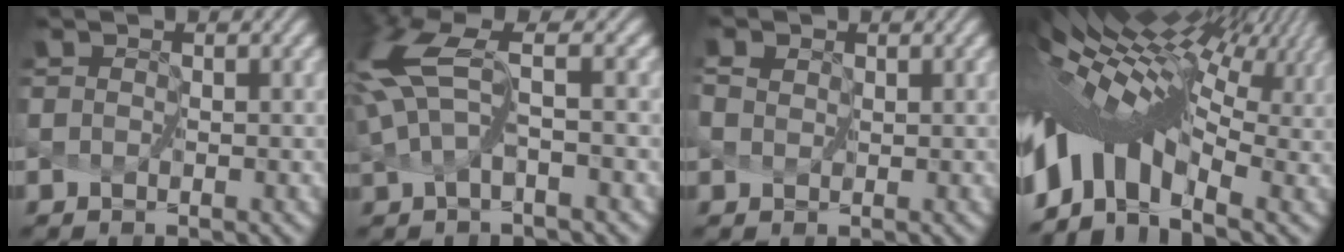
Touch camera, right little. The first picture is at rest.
{"total": 3.6, "force": [0.5, 0.7, 3.5], "torque": [-0.074, 0.009, 0.008]}
{"total": 0.7, "force": [0.3, 0.6, 0.2], "torque": [-0.003, 0.000, 0.005]}
{"total": 13.3, "force": [1.2, 7.5, 10.9], "torque": [-0.199, 0.014, 0.033]}